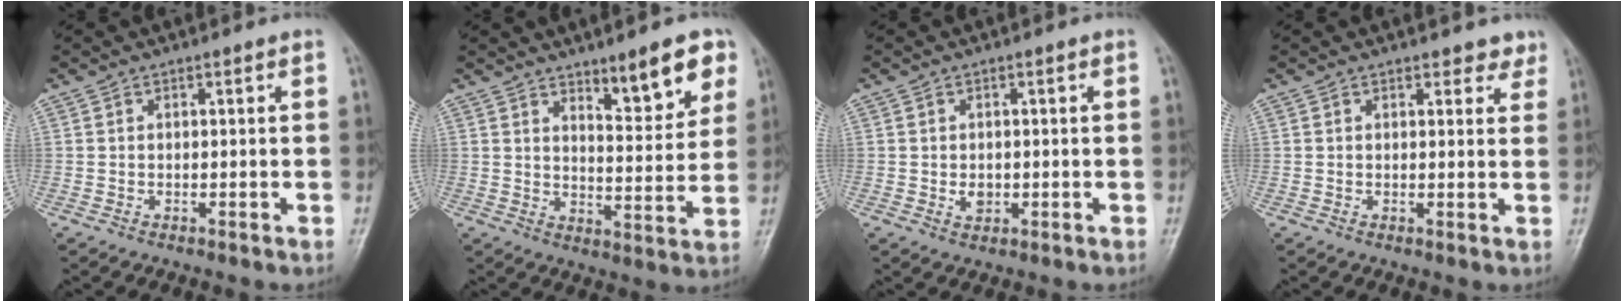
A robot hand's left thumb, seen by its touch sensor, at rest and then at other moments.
{"total": 10.4, "force": [6.4, 3.2, 7.6], "torque": [-0.081, -0.041, 0.095]}
{"total": 2.3, "force": [-0.3, 1.7, 1.5], "torque": [-0.015, 0.002, -0.001]}
{"total": 3.1, "force": [2.5, 1.5, 0.9], "torque": [0.017, -0.011, 0.022]}